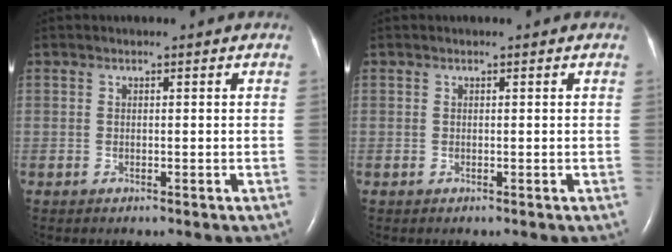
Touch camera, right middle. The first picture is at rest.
{"total": 0.0}